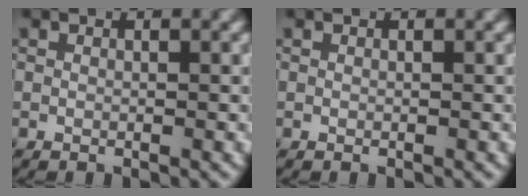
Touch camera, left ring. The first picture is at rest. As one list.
[{"total": 0.0}]